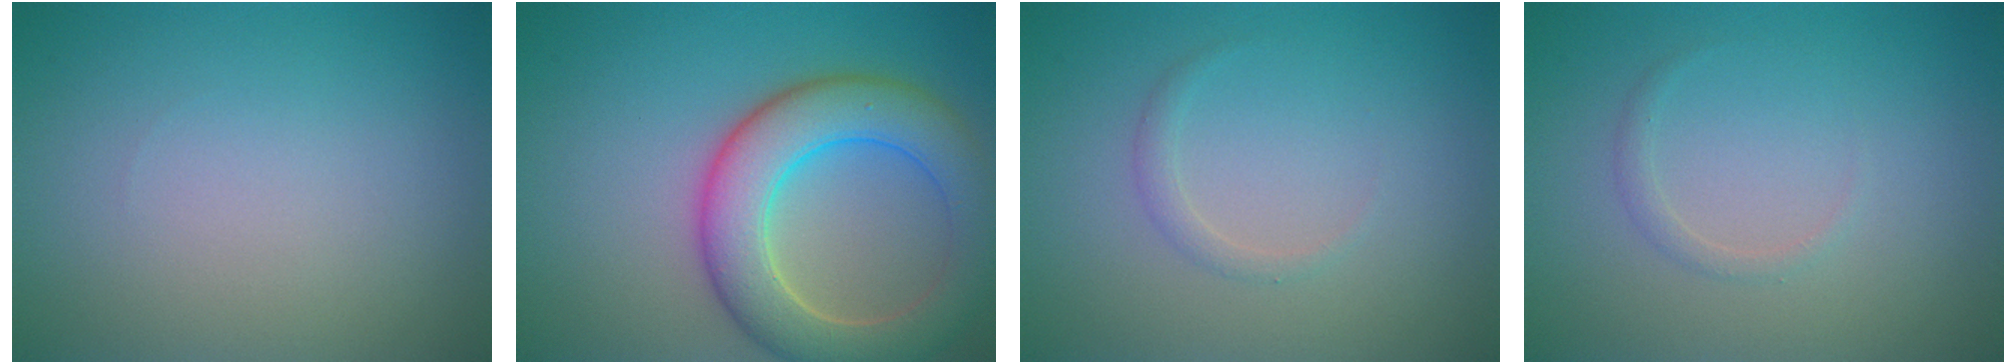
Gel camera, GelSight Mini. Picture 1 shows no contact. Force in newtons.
{"total": 7.7, "press": 7.7, "slide": 0.9}
{"total": 0.9, "press": 0.9, "slide": 0.1}
{"total": 0.8, "press": 0.8, "slide": 0.2}